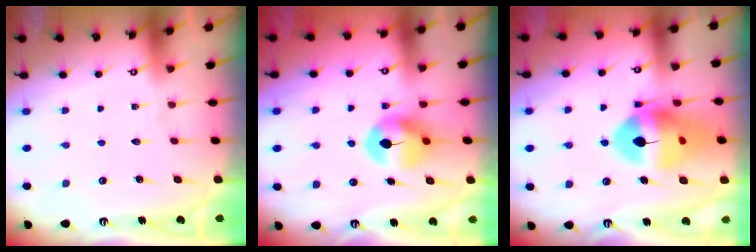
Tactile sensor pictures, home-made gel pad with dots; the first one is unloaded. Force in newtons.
{"total": 7.4, "press": 7.4, "slide": 0.2}
{"total": 15.9, "press": 15.8, "slide": 1.6}